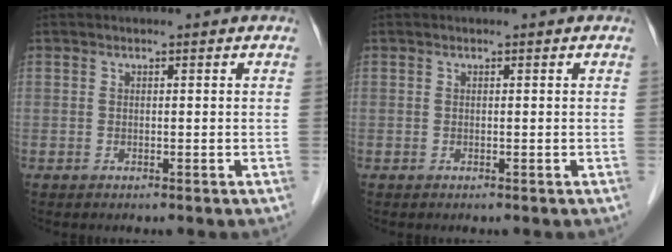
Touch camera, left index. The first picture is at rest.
{"total": 0.0}